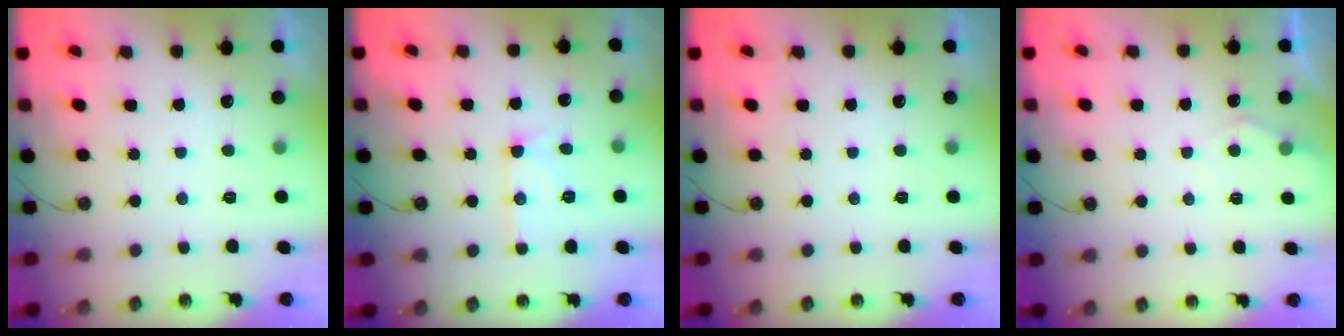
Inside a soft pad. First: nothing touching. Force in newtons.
{"total": 10.8, "press": 10.8, "slide": 0.4}
{"total": 0.0}
{"total": 3.8, "press": 3.7, "slide": 0.5}